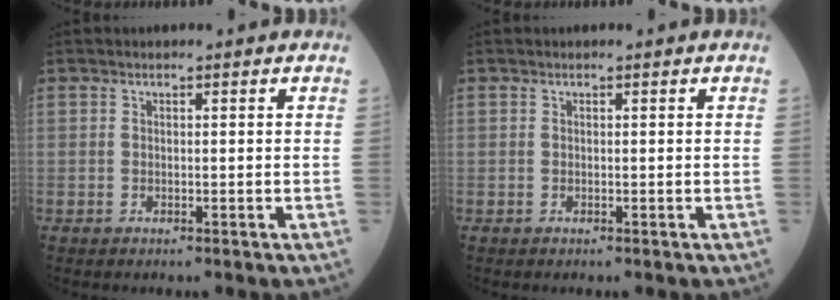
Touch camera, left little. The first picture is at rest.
{"total": 0.0}